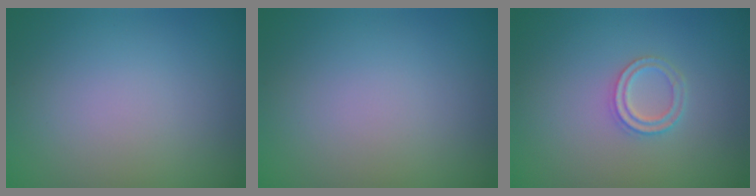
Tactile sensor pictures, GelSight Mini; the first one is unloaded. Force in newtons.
{"total": 0.0}
{"total": 2.0, "press": 1.9, "slide": 0.4}